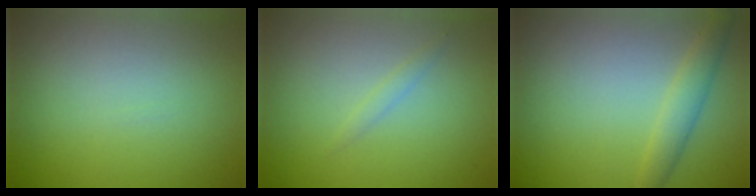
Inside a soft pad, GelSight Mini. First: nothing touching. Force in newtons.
{"total": 0.7, "press": 0.7, "slide": 0.0}
{"total": 2.2, "press": 2.2, "slide": 0.0}